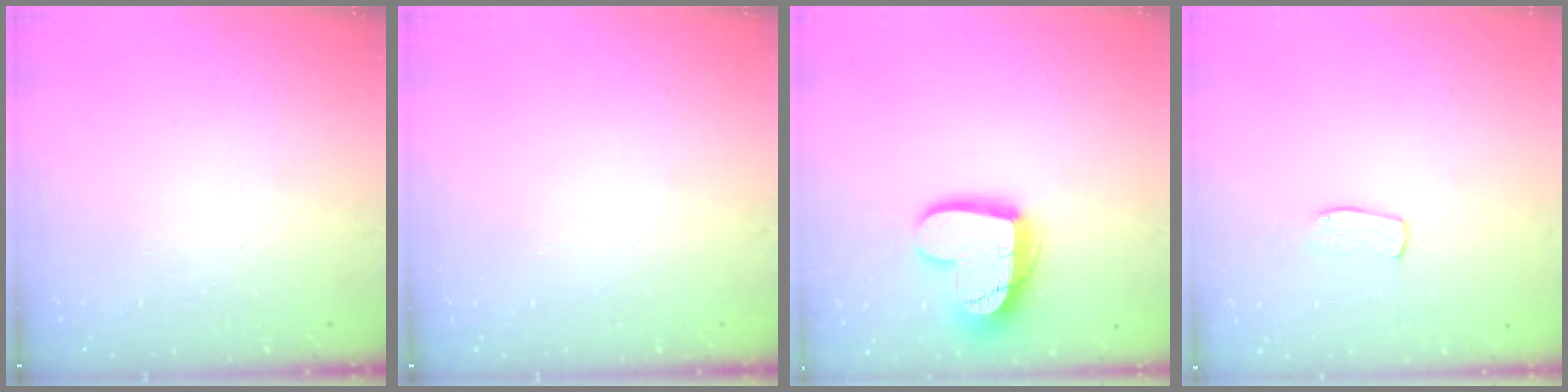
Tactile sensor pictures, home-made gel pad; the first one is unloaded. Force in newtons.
{"total": 0.0}
{"total": 15.9, "press": 15.9, "slide": 1.3}
{"total": 3.5, "press": 3.4, "slide": 0.2}